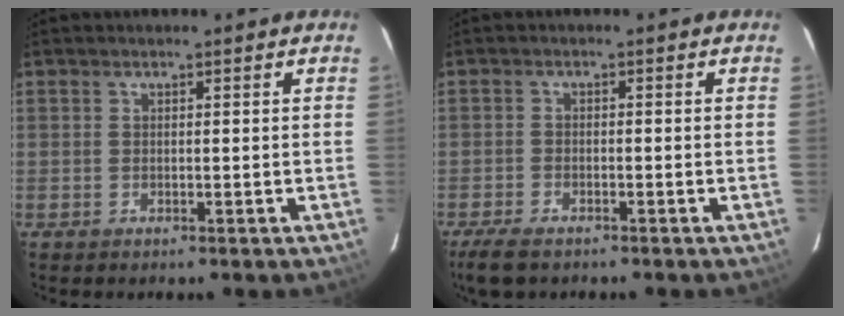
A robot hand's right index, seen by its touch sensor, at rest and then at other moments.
{"total": 5.5, "force": [-4.0, 2.3, 3.0], "torque": [-0.065, -0.010, -0.068]}